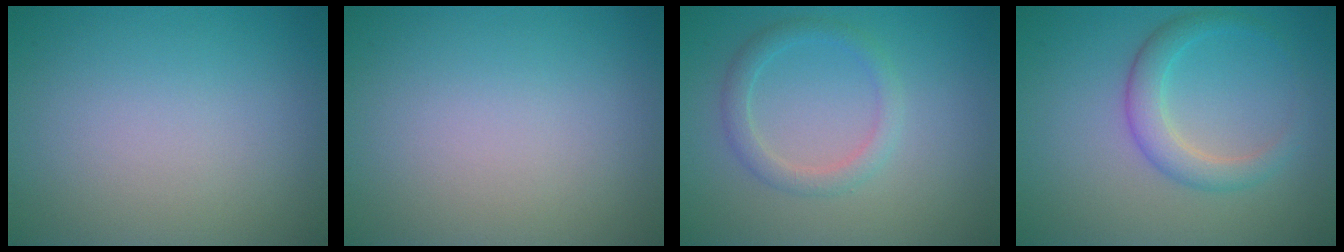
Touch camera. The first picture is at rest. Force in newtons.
{"total": 0.0}
{"total": 2.2, "press": 2.2, "slide": 0.2}
{"total": 2.9, "press": 2.9, "slide": 0.1}